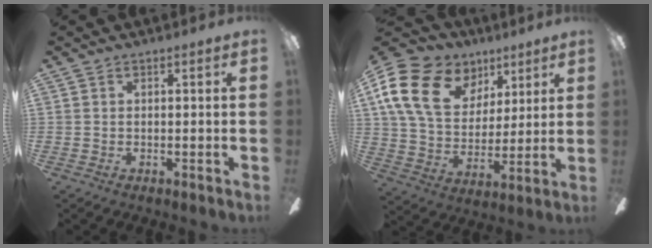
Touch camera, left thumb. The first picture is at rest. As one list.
[{"total": 21.2, "force": [9.5, 14.8, 11.7], "torque": [-0.234, -0.027, 0.175]}]